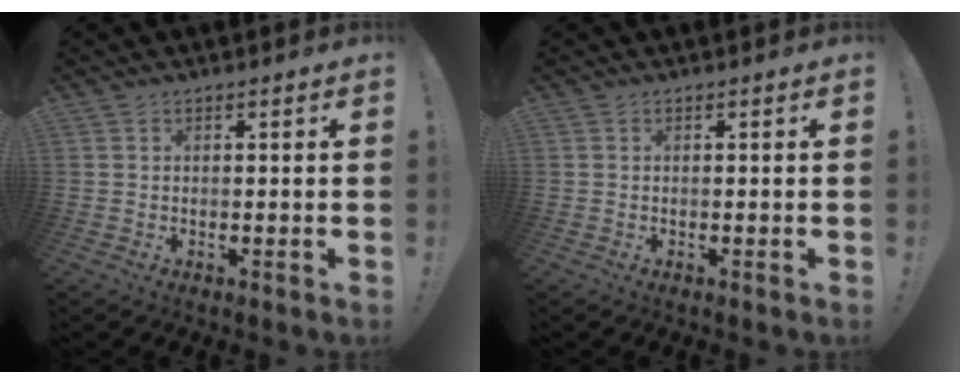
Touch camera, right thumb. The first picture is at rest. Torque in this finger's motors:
{"motor_torque": [-0.19, -0.32, 0.16, -0.05, 0.00]}